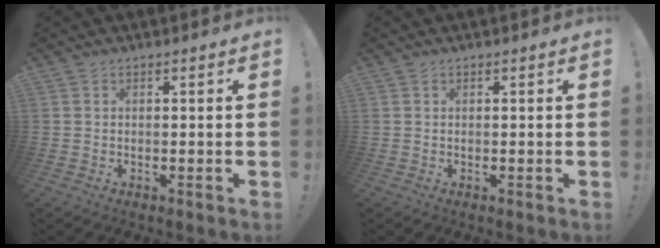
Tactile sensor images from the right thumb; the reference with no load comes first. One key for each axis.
{"total": 0.0}